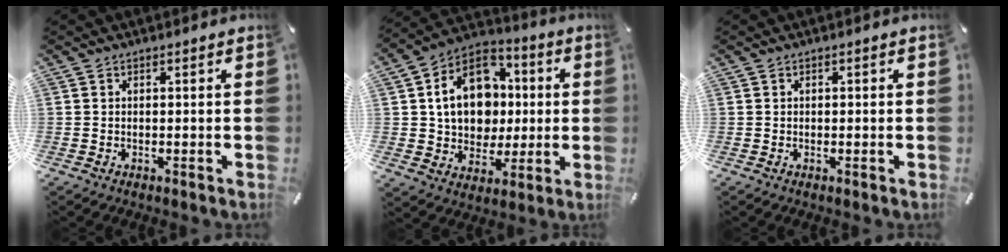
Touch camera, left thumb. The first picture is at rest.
{"total": 16.2, "force": [1.5, 13.4, 9.0], "torque": [-0.158, 0.004, 0.033]}
{"total": 0.0}